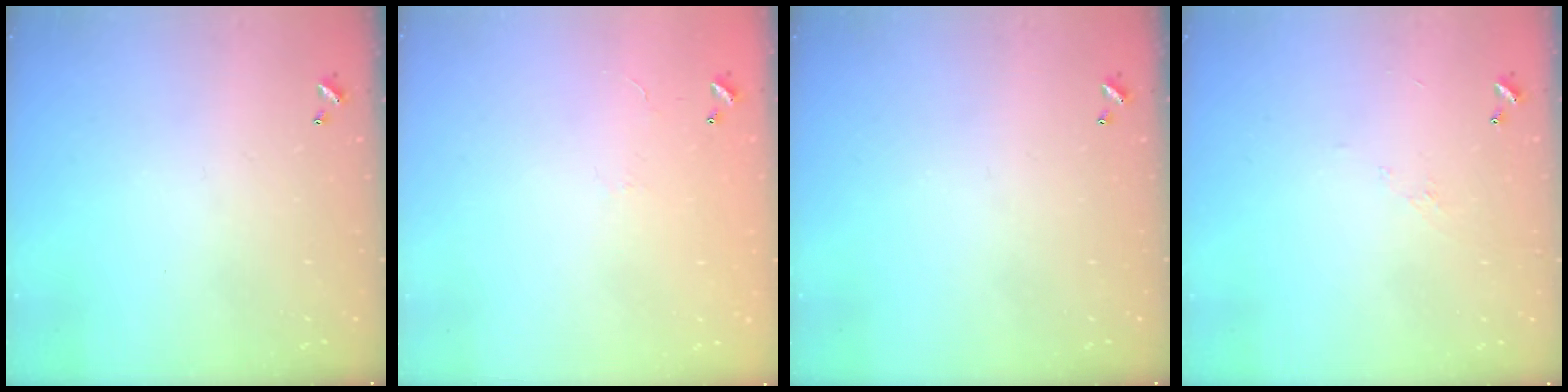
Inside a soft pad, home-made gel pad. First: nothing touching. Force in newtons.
{"total": 7.7, "press": 7.7, "slide": 0.6}
{"total": 0.0}
{"total": 5.0, "press": 4.9, "slide": 0.5}